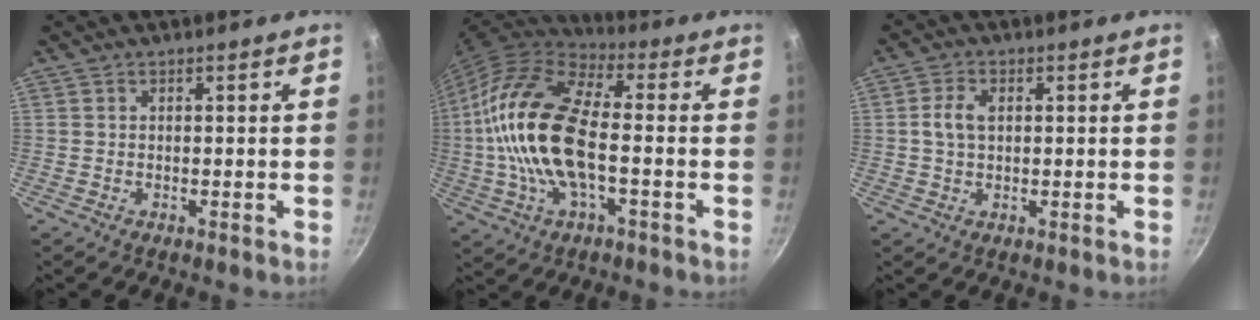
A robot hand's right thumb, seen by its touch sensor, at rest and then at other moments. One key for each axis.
{"total": 20.1, "fx": -1.6, "fy": 8.9, "fz": 18.0, "tx": -0.376, "ty": 0.026, "tz": -0.033}
{"total": 4.3, "fx": 0.6, "fy": 2.7, "fz": 3.2, "tx": -0.070, "ty": 0.006, "tz": 0.011}